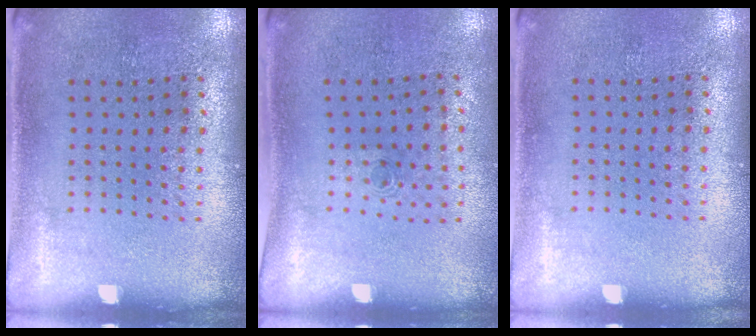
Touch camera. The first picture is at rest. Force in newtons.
{"total": 0.6, "press": 0.3, "slide": 0.5}
{"total": 0.0}